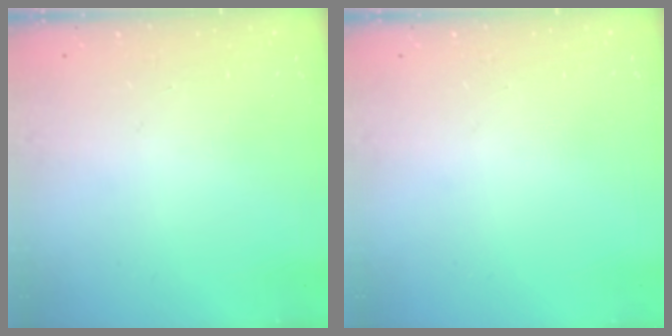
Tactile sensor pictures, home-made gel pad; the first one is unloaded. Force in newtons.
{"total": 0.0}